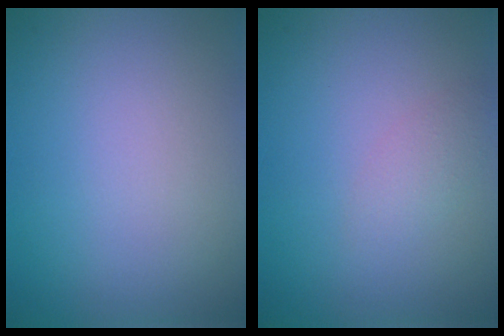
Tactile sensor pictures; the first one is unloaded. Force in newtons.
{"total": 1.4, "press": 1.4, "slide": 0.1}